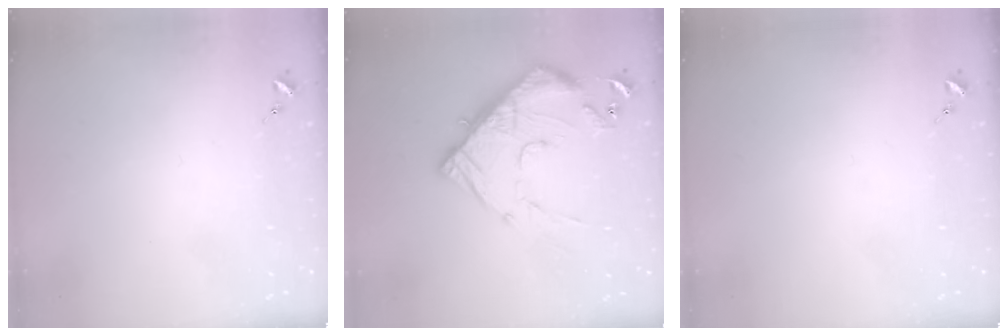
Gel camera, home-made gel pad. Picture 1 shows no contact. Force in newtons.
{"total": 16.6, "press": 16.6, "slide": 1.4}
{"total": 0.0}